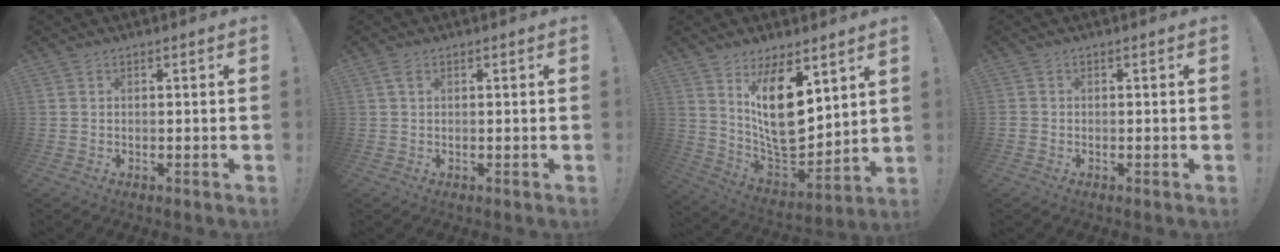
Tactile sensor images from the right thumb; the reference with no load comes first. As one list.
[{"total": 1.5, "force": [0.6, 0.8, 1.1], "torque": [-0.016, 0.001, 0.010]}, {"total": 19.3, "force": [7.4, 10.2, 14.6], "torque": [-0.248, -0.061, 0.140]}, {"total": 0.8, "force": [-0.6, 0.5, 0.2], "torque": [-0.007, 0.002, -0.009]}]